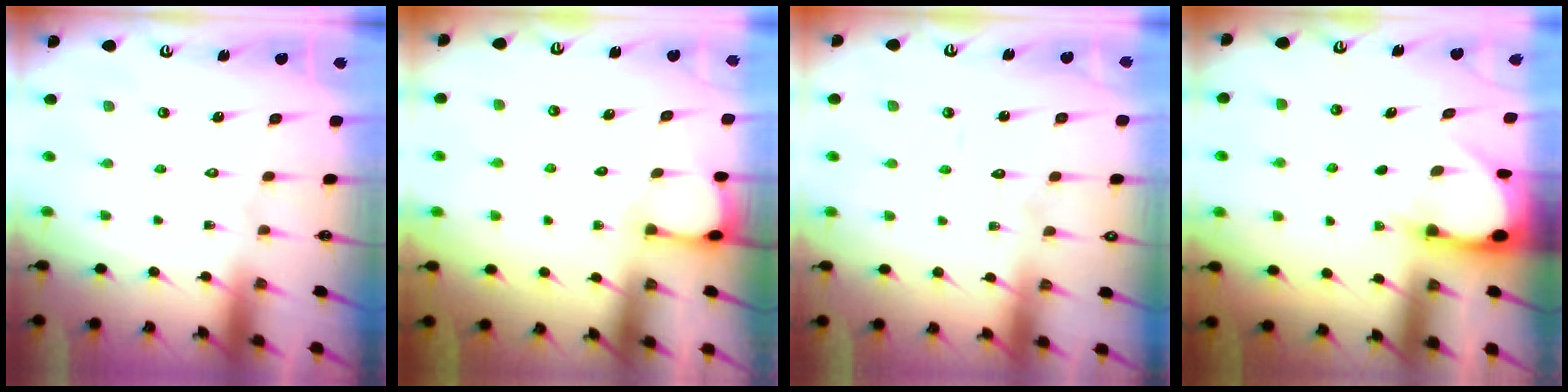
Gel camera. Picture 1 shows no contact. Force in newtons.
{"total": 1.9, "press": 1.9, "slide": 0.2}
{"total": 3.1, "press": 3.1, "slide": 0.3}
{"total": 2.9, "press": 2.9, "slide": 0.3}